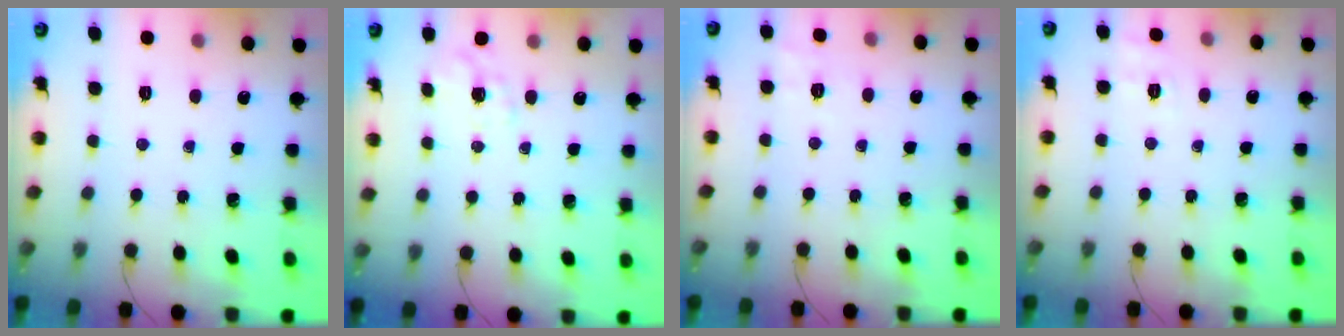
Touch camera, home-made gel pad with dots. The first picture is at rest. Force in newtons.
{"total": 2.1, "press": 1.7, "slide": 1.1}
{"total": 1.8, "press": 0.5, "slide": 1.7}
{"total": 2.1, "press": 0.8, "slide": 2.0}